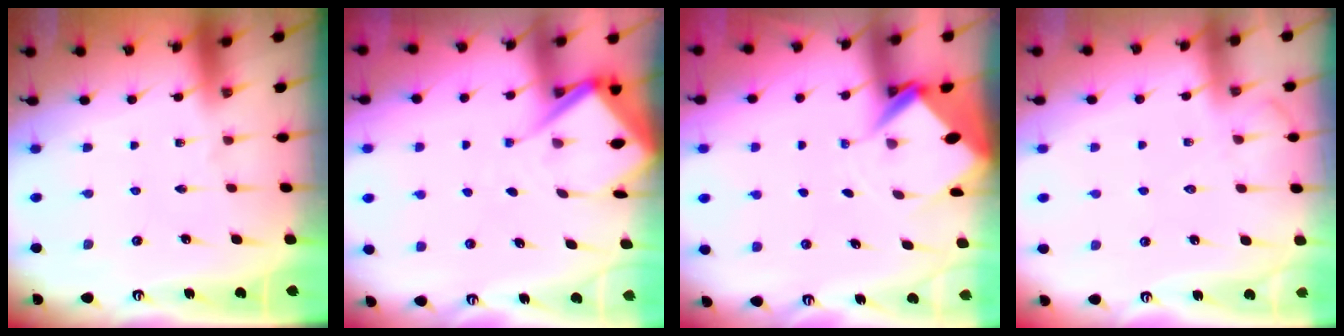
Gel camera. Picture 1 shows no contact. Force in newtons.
{"total": 7.2, "press": 7.2, "slide": 0.6}
{"total": 5.1, "press": 5.1, "slide": 0.4}
{"total": 5.5, "press": 5.4, "slide": 0.8}